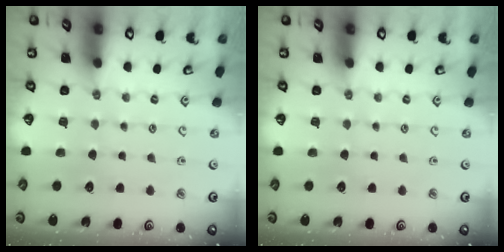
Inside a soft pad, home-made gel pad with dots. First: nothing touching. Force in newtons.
{"total": 0.0}